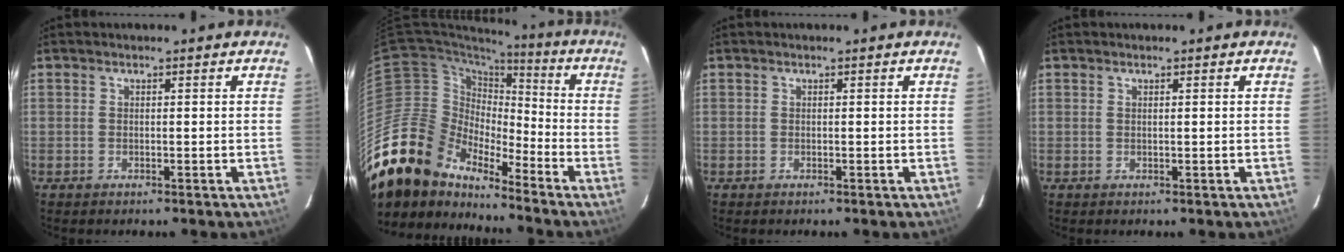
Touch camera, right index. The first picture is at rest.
{"total": 16.2, "force": [-14.1, 7.3, 3.3], "torque": [-0.075, 0.017, -0.267]}
{"total": 0.0}
{"total": 0.6, "force": [0.3, -0.4, 0.3], "torque": [-0.009, -0.003, 0.004]}